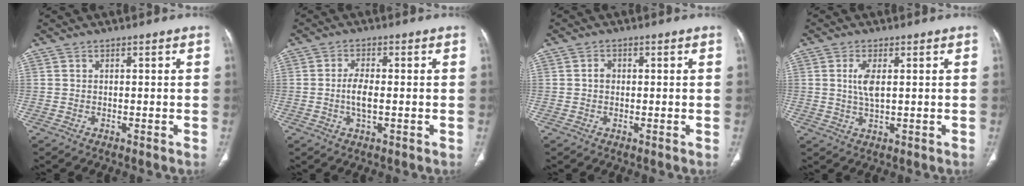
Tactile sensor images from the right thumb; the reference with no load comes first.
{"total": 4.3, "force": [-0.5, 1.6, 3.9], "torque": [-0.081, 0.000, -0.011]}
{"total": 1.4, "force": [0.0, 1.2, 0.8], "torque": [-0.008, 0.004, -0.003]}
{"total": 4.0, "force": [0.8, 1.4, 3.6], "torque": [-0.083, -0.003, 0.017]}